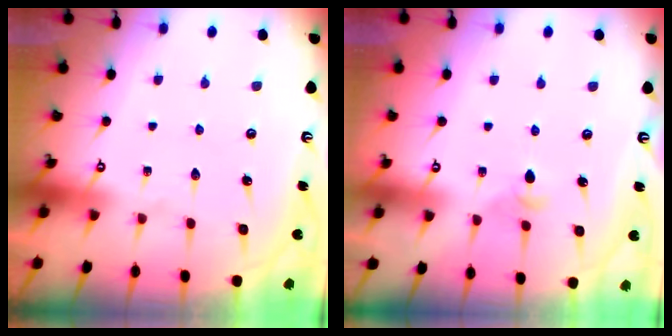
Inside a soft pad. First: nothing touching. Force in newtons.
{"total": 3.2, "press": 3.1, "slide": 0.8}